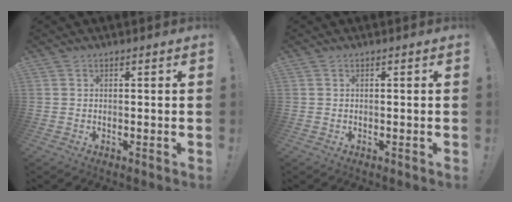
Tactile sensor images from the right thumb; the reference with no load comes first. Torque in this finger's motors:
{"motor_torque": [-0.02, 0.10, 0.08, -0.16, 0.00]}